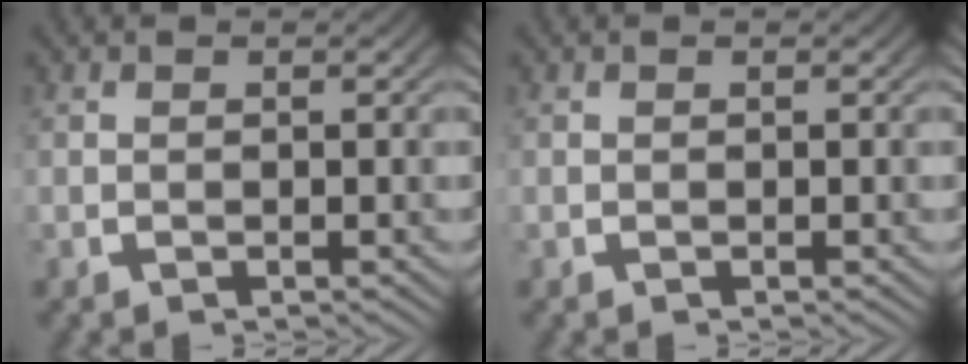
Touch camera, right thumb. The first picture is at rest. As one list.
[{"total": 0.0}]